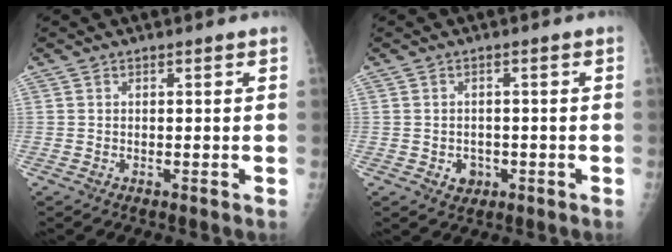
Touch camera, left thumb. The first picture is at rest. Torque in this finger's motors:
{"motor_torque": [-0.04, -0.08, 0.37, 0.22, 0.01]}